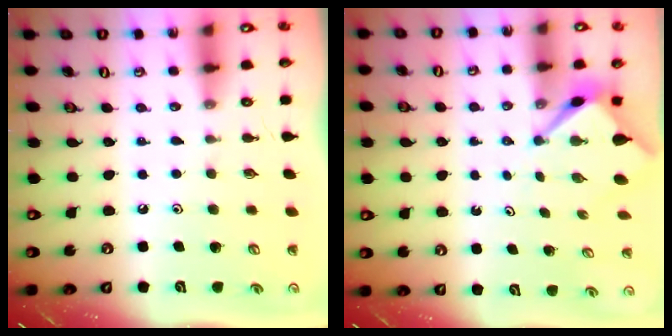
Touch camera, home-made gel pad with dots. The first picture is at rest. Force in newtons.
{"total": 3.0, "press": 3.0, "slide": 0.3}